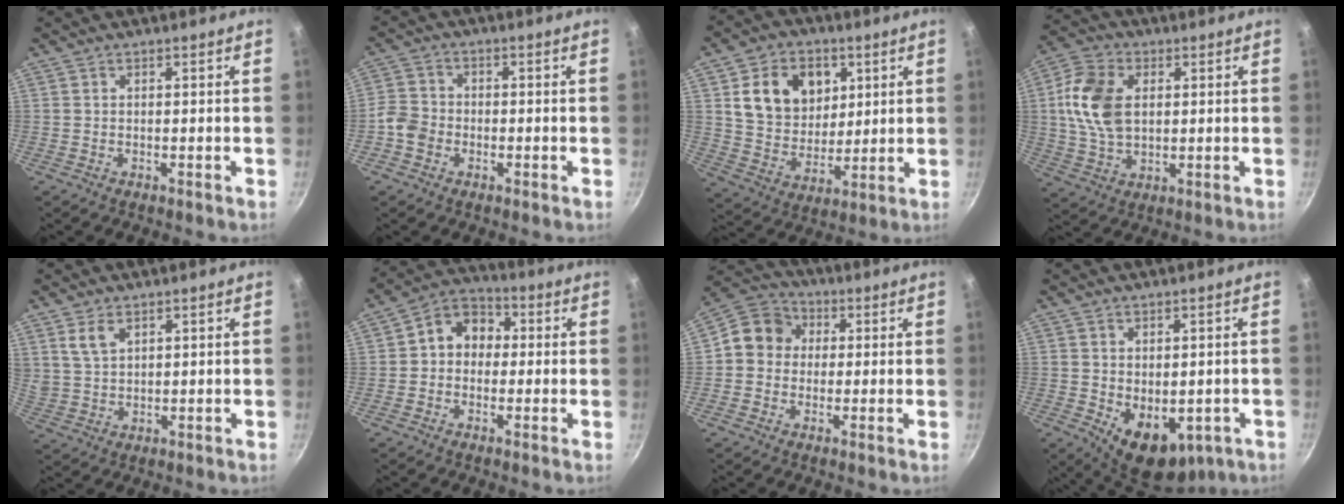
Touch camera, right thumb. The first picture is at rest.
{"total": 4.7, "force": [-1.8, 3.9, 1.9], "torque": [-0.025, 0.020, -0.045]}
{"total": 15.1, "force": [4.9, 11.7, 8.2], "torque": [-0.113, -0.017, 0.086]}
{"total": 12.8, "force": [2.0, 8.4, 9.3], "torque": [-0.164, 0.004, 0.033]}
{"total": 5.0, "force": [2.6, 2.9, 3.1], "torque": [-0.054, -0.009, 0.059]}
{"total": 8.7, "force": [0.4, 7.2, 4.8], "torque": [-0.034, 0.025, -0.016]}
{"total": 9.0, "force": [0.7, 8.1, 3.8], "torque": [-0.031, 0.019, -0.013]}
{"total": 11.0, "force": [-2.5, 7.4, 7.8], "torque": [-0.080, -0.012, -0.011]}